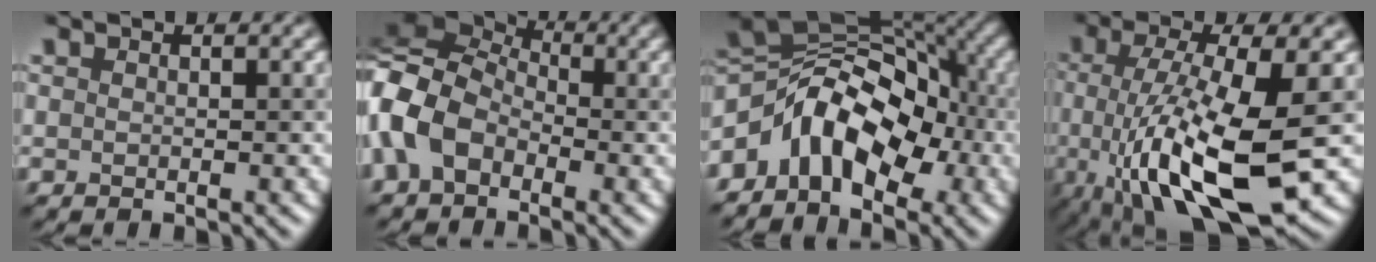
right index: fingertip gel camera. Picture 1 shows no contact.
{"total": 9.1, "force": [-1.7, 6.5, 6.2], "torque": [-0.155, 0.017, -0.055]}
{"total": 8.1, "force": [-3.1, 5.1, 5.5], "torque": [-0.069, 0.020, -0.067]}
{"total": 12.0, "force": [-2.7, 3.6, 11.2], "torque": [-0.211, -0.012, -0.044]}